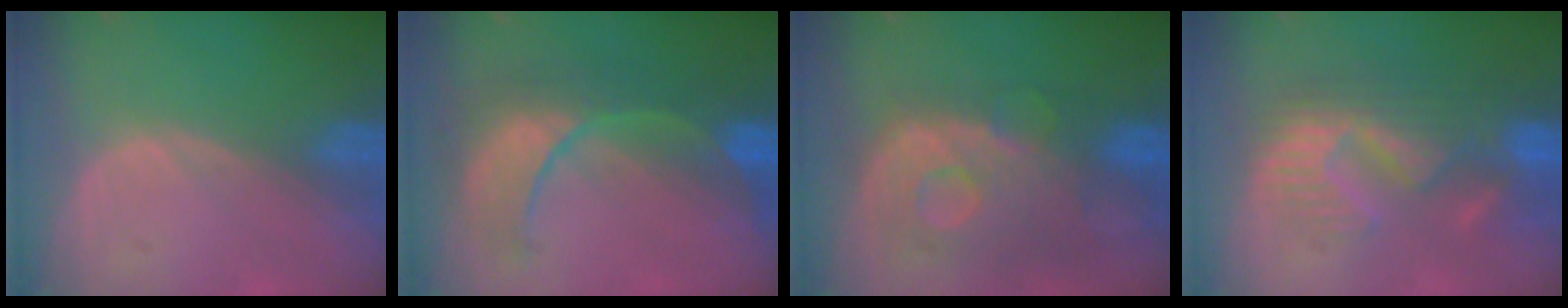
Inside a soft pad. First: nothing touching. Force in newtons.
{"total": 8.9, "press": 8.9, "slide": 0.6}
{"total": 11.3, "press": 9.7, "slide": 5.7}
{"total": 10.2, "press": 9.7, "slide": 3.1}